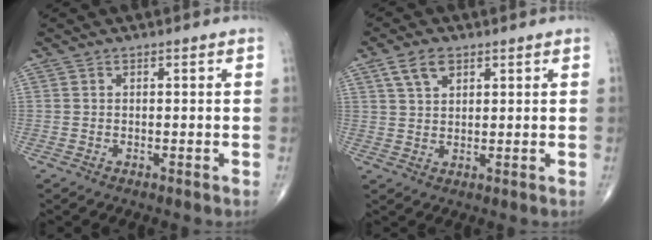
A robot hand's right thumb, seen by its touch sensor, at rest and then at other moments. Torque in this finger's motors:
{"motor_torque": [-0.44, 0.47, 0.24, 0.41, 0.07]}